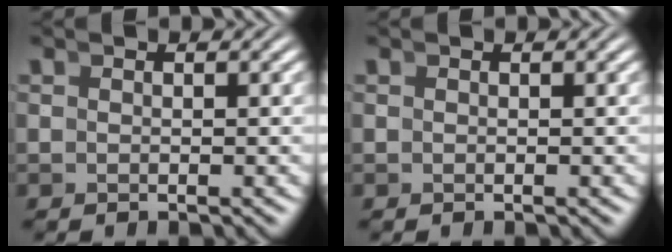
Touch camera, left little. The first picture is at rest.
{"total": 0.0}